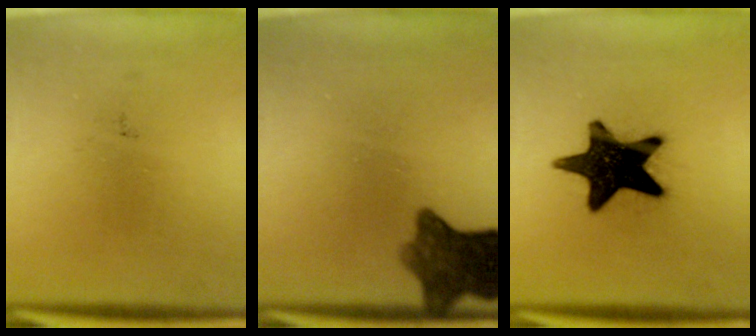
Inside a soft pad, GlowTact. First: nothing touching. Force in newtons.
{"total": 8.3}
{"total": 17.0}